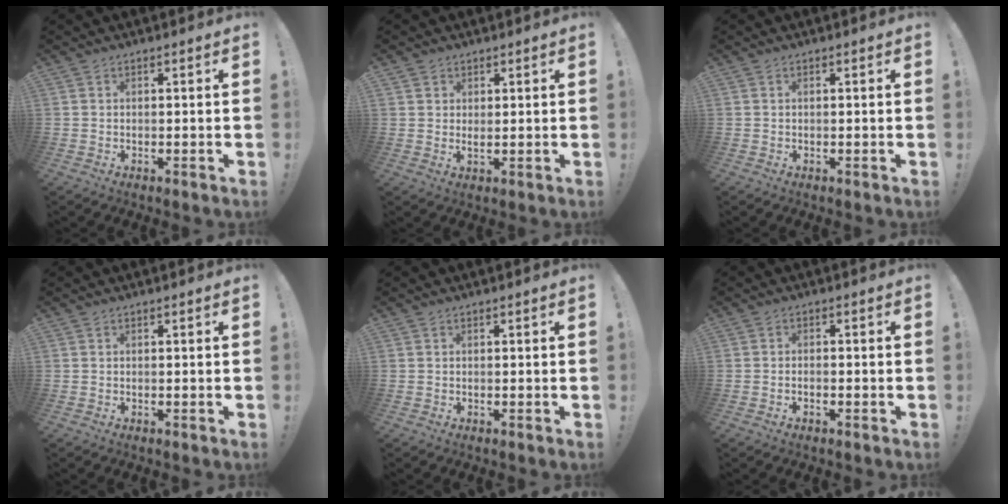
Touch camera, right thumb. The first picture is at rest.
{"total": 1.8, "force": [1.5, 0.9, 0.3], "torque": [-0.001, -0.008, 0.026]}
{"total": 0.0}
{"total": 0.0}
{"total": 0.0}
{"total": 1.2, "force": [-1.1, 0.3, 0.4], "torque": [-0.014, 0.004, -0.017]}